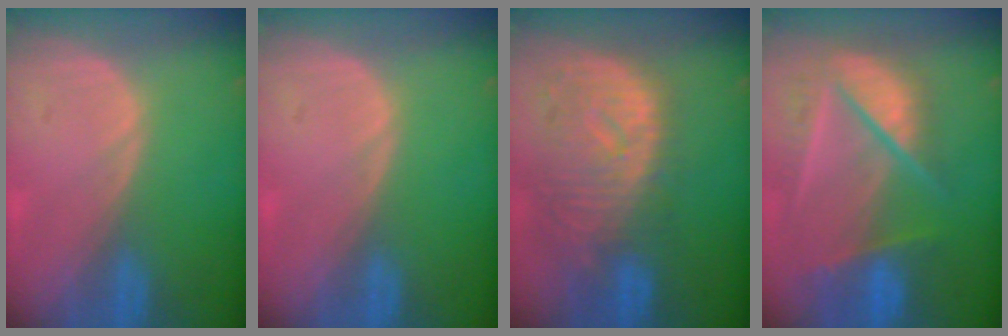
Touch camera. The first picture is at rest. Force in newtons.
{"total": 0.0}
{"total": 11.3, "press": 9.9, "slide": 5.5}
{"total": 9.8, "press": 8.2, "slide": 5.3}